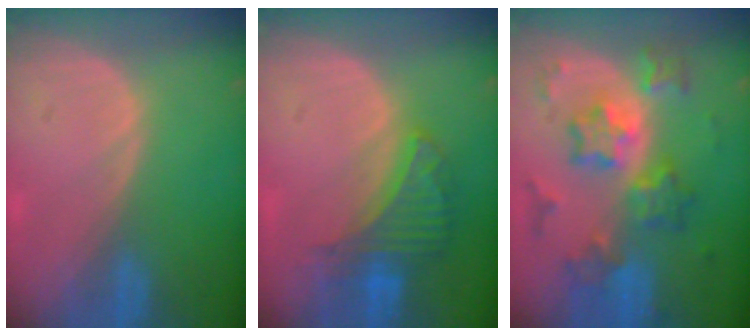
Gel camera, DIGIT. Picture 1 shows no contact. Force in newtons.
{"total": 6.6, "press": 6.2, "slide": 2.4}
{"total": 9.4, "press": 9.4, "slide": 0.8}